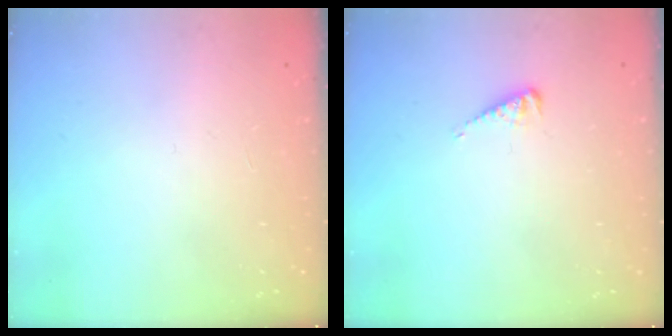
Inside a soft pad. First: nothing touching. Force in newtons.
{"total": 3.9, "press": 3.9, "slide": 0.5}